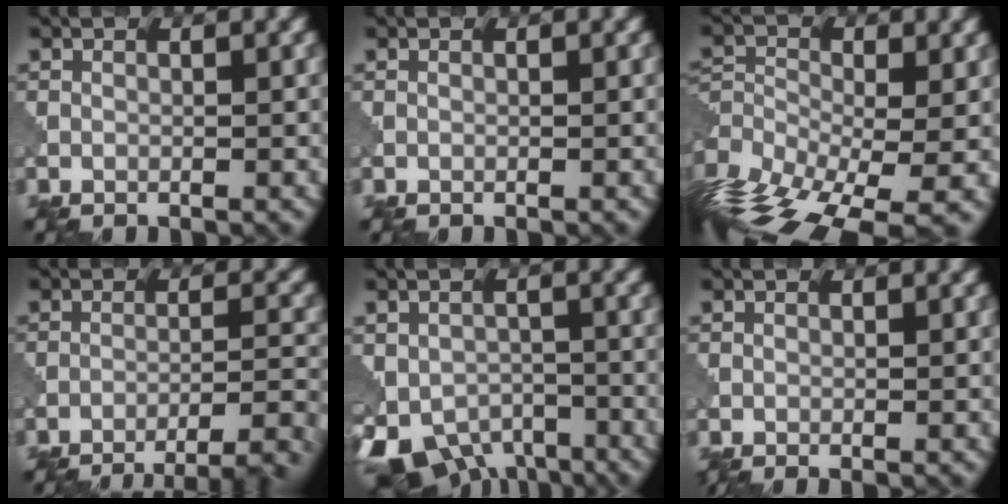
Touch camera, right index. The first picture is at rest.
{"total": 0.0}
{"total": 13.2, "force": [-6.6, 6.5, 9.4], "torque": [-0.199, -0.006, -0.094]}
{"total": 6.7, "force": [-5.6, 1.0, 3.4], "torque": [-0.048, 0.009, -0.074]}
{"total": 8.7, "force": [-4.9, 5.1, 5.1], "torque": [-0.093, -0.023, -0.079]}
{"total": 0.0}